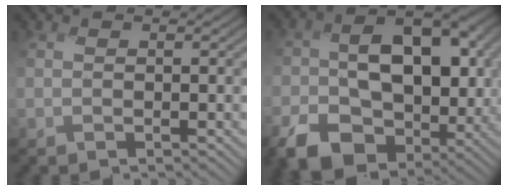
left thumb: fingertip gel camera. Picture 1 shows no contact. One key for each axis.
{"total": 13.6, "fx": -3.0, "fy": 9.9, "fz": 8.9, "tx": -0.113, "ty": -0.023, "tz": -0.051}